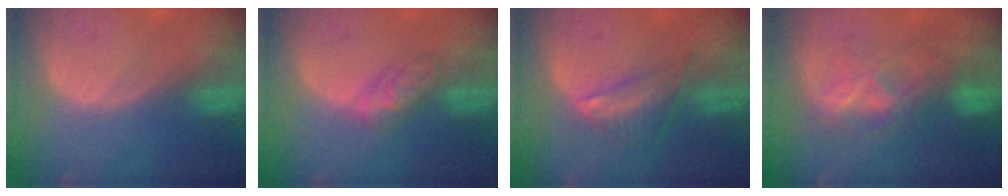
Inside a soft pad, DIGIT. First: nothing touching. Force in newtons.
{"total": 4.7, "press": 4.5, "slide": 1.3}
{"total": 6.1, "press": 5.3, "slide": 3.0}
{"total": 6.5, "press": 6.4, "slide": 1.1}